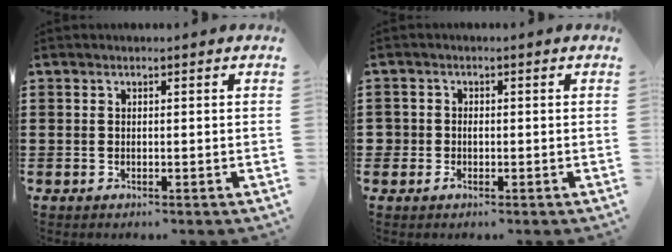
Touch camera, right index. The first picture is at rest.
{"total": 1.2, "force": [-0.5, 1.0, 0.5], "torque": [-0.013, -0.001, -0.010]}